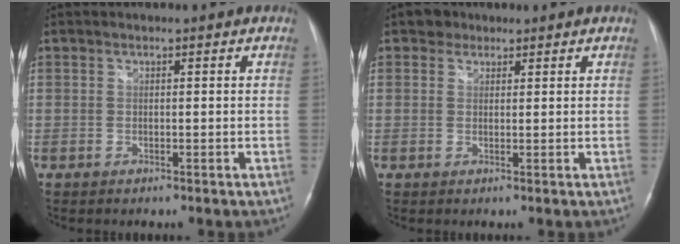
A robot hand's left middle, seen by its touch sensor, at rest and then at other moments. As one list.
[{"total": 2.1, "force": [1.4, 1.6, 0.2], "torque": [-0.002, 0.007, 0.017]}]